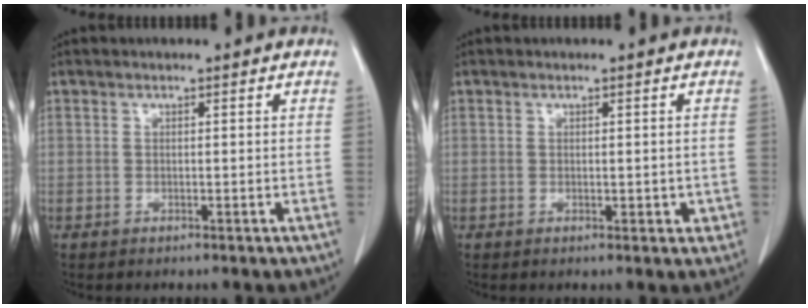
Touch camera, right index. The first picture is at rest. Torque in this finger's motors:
{"motor_torque": [-0.09, 0.07, 0.05, 0.00]}